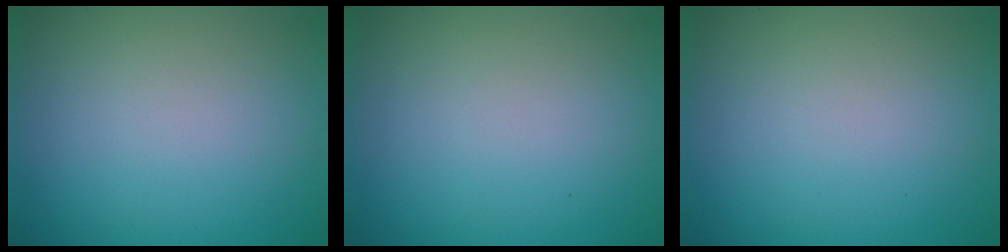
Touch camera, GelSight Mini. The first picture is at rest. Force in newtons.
{"total": 0.0}
{"total": 0.0}